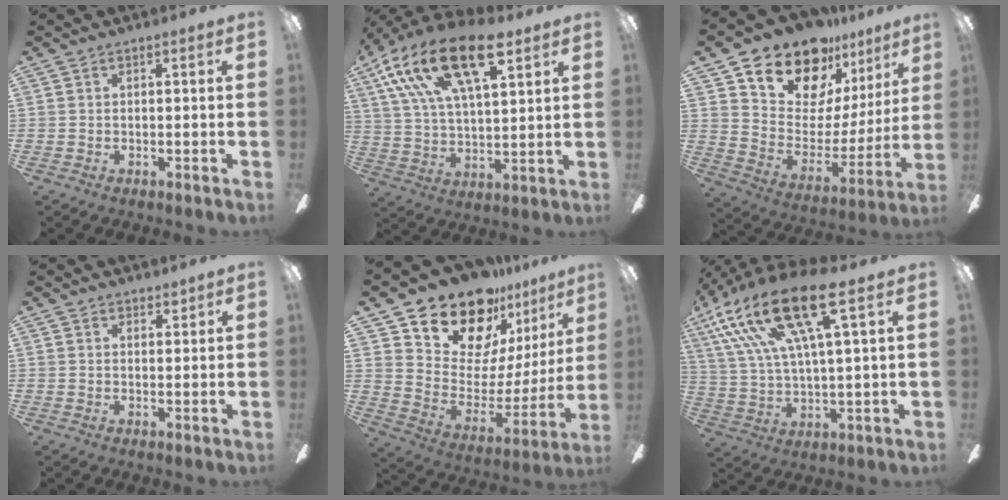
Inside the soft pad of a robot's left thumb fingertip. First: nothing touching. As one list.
[{"total": 22.0, "force": [12.7, 9.5, 15.3], "torque": [-0.280, -0.051, 0.214]}, {"total": 17.4, "force": [14.2, 8.4, 5.5], "torque": [-0.110, -0.112, 0.255]}, {"total": 2.1, "force": [1.8, 1.1, 0.2], "torque": [0.004, -0.005, 0.034]}, {"total": 18.5, "force": [15.2, 8.4, 6.4], "torque": [-0.126, -0.122, 0.272]}, {"total": 21.4, "force": [12.2, 5.9, 16.5], "torque": [-0.340, -0.050, 0.196]}]